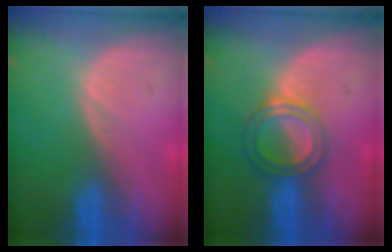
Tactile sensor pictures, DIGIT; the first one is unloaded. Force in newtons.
{"total": 5.1, "press": 4.6, "slide": 2.1}